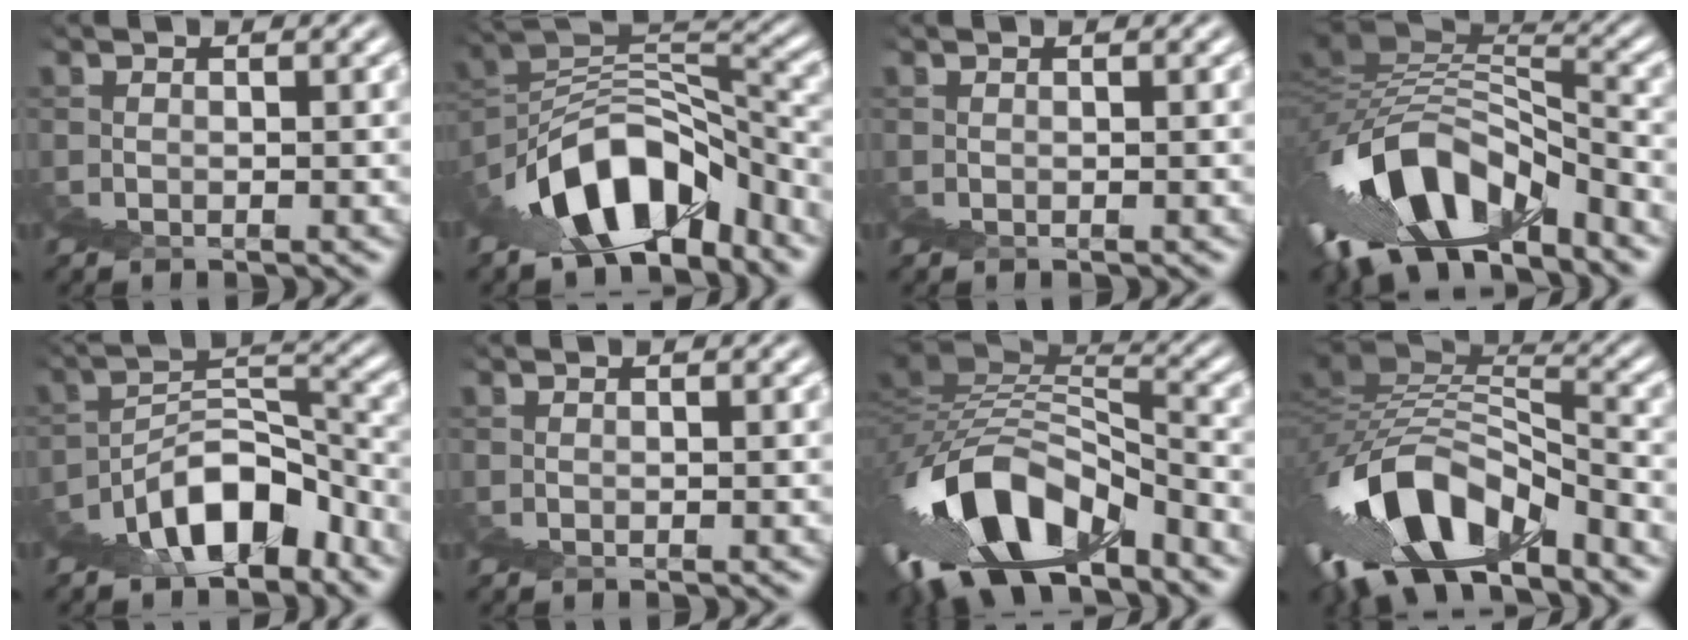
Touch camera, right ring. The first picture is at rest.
{"total": 10.6, "force": [-2.8, 5.8, 8.4], "torque": [-0.117, -0.004, -0.038]}
{"total": 0.0}
{"total": 9.2, "force": [-1.3, 4.4, 7.9], "torque": [-0.129, 0.009, -0.028]}
{"total": 8.1, "force": [-4.4, 4.4, 5.3], "torque": [-0.076, 0.001, -0.066]}
{"total": 0.0}
{"total": 9.7, "force": [-1.4, 4.8, 8.3], "torque": [-0.143, 0.003, -0.025]}
{"total": 8.8, "force": [-0.9, 4.3, 7.7], "torque": [-0.136, 0.005, -0.019]}